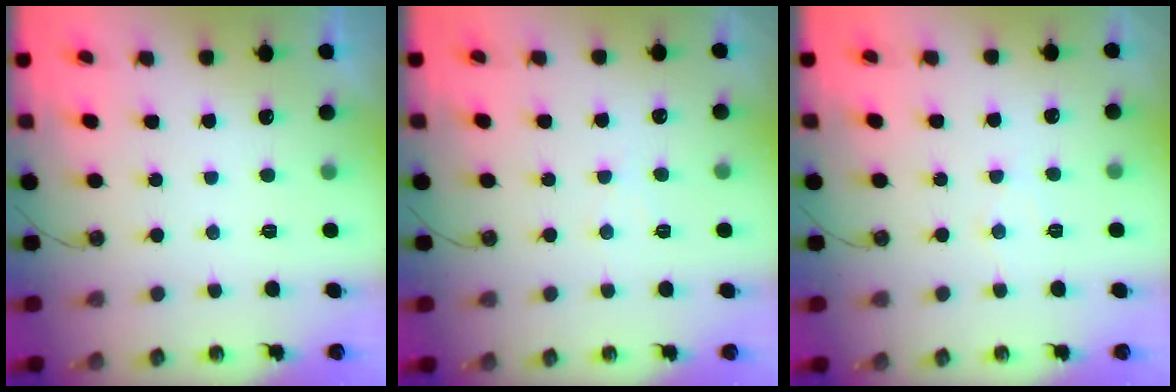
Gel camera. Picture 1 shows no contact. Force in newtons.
{"total": 3.2, "press": 3.2, "slide": 0.5}
{"total": 4.9, "press": 4.8, "slide": 0.7}